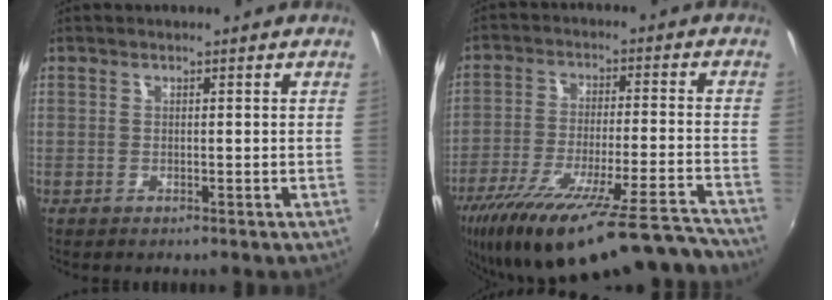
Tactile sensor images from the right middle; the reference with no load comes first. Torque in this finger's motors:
{"motor_torque": [1.09, -1.05, 0.69, 0.21]}